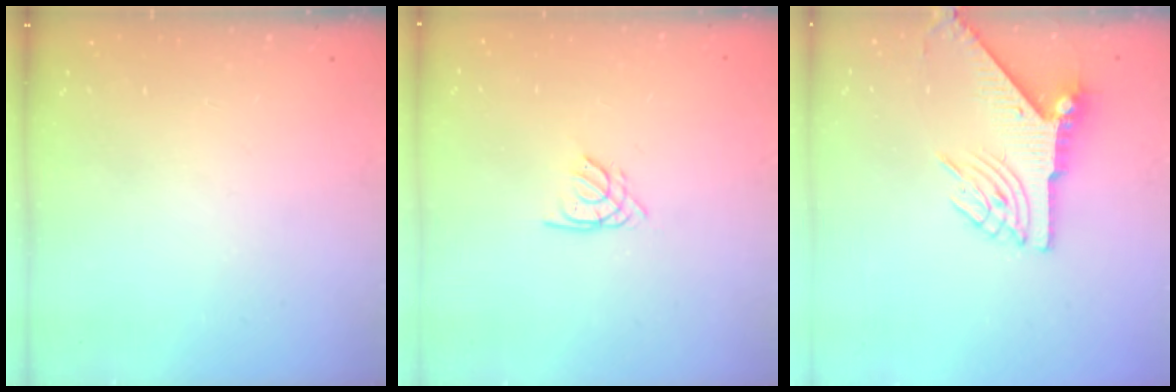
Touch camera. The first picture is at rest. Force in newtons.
{"total": 1.4, "press": 1.4, "slide": 0.3}
{"total": 8.0, "press": 7.9, "slide": 1.2}